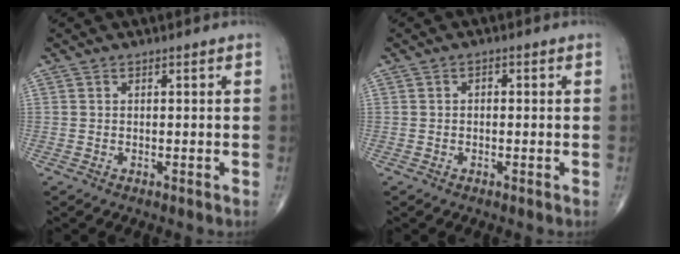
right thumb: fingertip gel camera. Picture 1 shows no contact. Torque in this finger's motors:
{"motor_torque": [-0.36, -0.15, 0.12, 0.18, 0.02]}